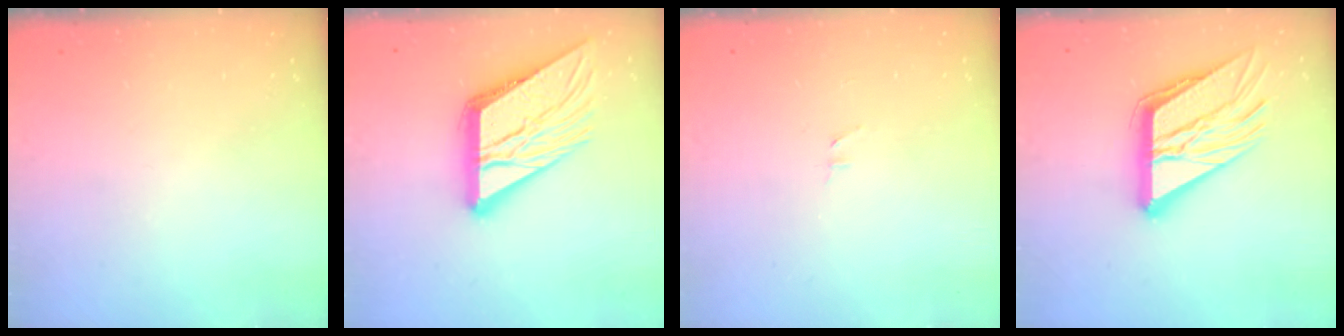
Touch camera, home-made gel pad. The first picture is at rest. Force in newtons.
{"total": 20.0, "press": 19.8, "slide": 2.2}
{"total": 4.5, "press": 3.7, "slide": 2.5}
{"total": 18.0, "press": 17.9, "slide": 2.5}